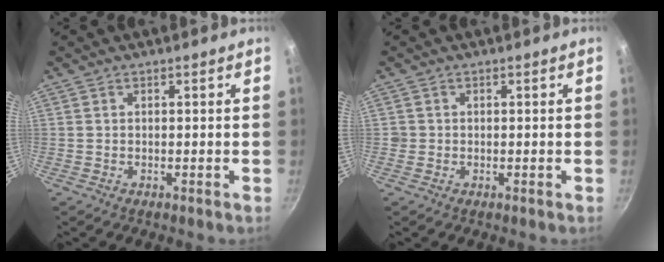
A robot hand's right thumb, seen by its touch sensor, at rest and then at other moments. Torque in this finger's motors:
{"motor_torque": [-0.40, 0.61, 0.26, 0.12, -0.03]}